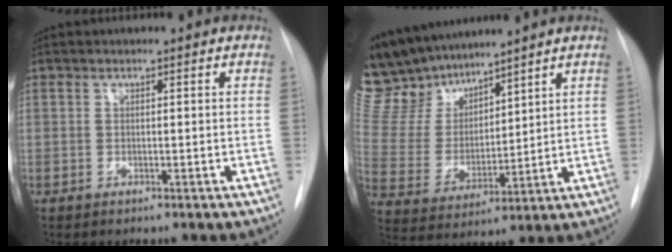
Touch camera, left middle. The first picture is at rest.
{"total": 12.8, "force": [11.5, 4.2, 3.7], "torque": [-0.092, 0.013, 0.235]}